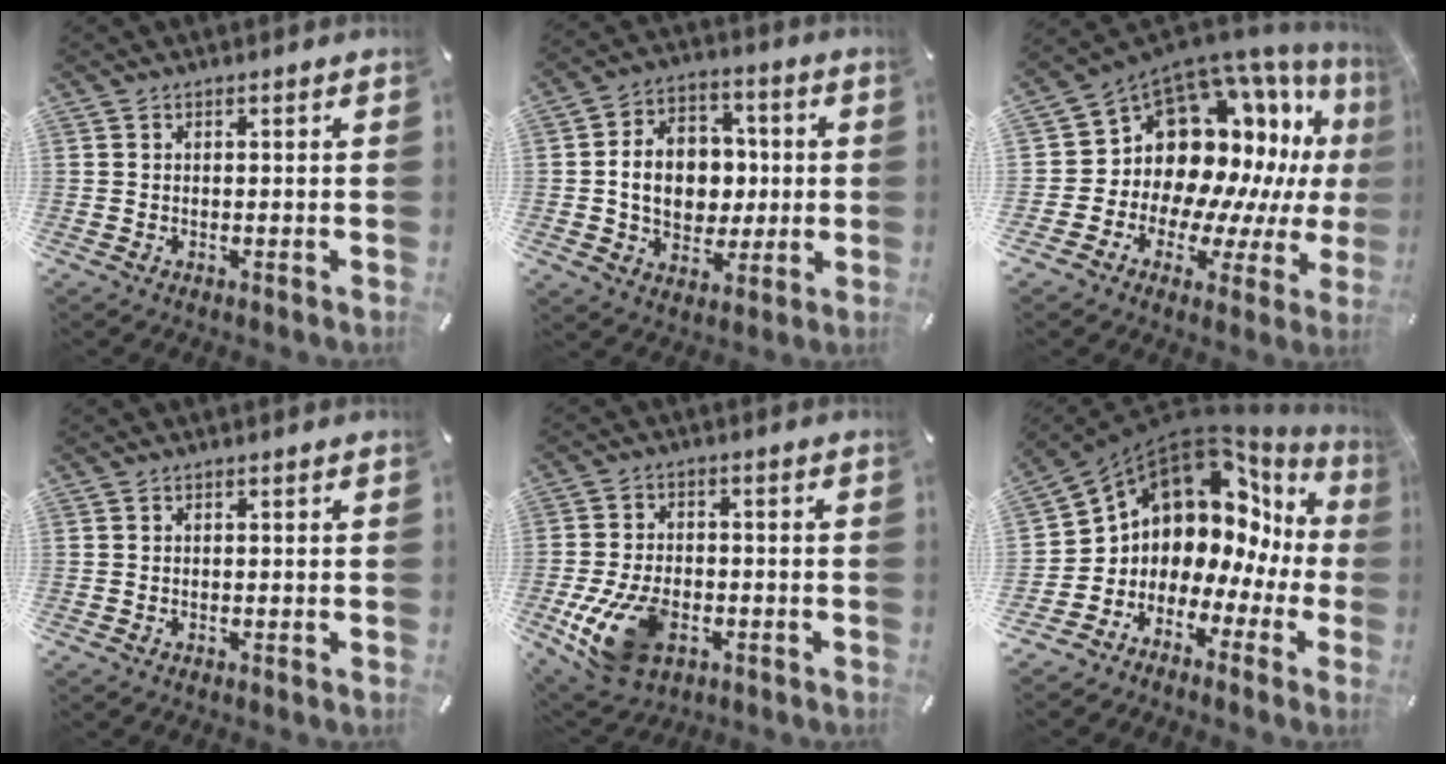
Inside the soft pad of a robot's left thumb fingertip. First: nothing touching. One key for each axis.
{"total": 12.3, "fx": -0.4, "fy": 10.1, "fz": 7.1, "tx": -0.120, "ty": 0.018, "tz": -0.001}
{"total": 16.2, "fx": 6.5, "fy": 12.7, "fz": 7.8, "tx": -0.099, "ty": -0.106, "tz": 0.139}
{"total": 0.0}
{"total": 13.6, "fx": -4.5, "fy": 8.8, "fz": 9.3, "tx": -0.188, "ty": 0.011, "tz": -0.077}
{"total": 9.6, "fx": 6.0, "fy": 6.8, "fz": 3.3, "tx": -0.071, "ty": -0.072, "tz": 0.110}